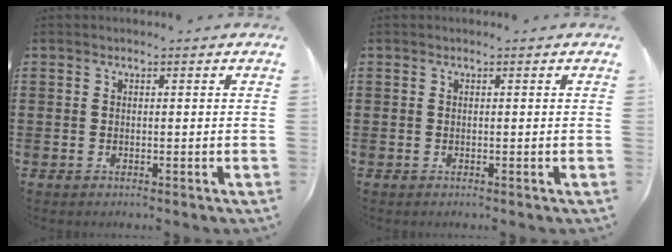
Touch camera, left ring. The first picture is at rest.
{"total": 0.0}